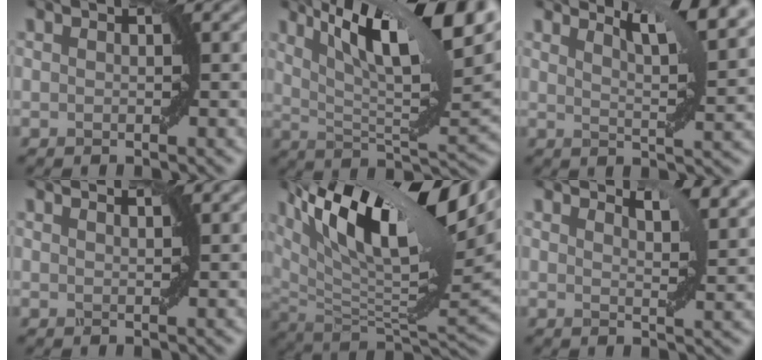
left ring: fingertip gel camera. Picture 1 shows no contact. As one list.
[{"total": 14.0, "force": [7.1, 3.8, 11.5], "torque": [-0.182, 0.013, 0.119]}, {"total": 6.6, "force": [4.9, 1.3, 4.3], "torque": [-0.054, 0.012, 0.065]}, {"total": 1.7, "force": [1.6, 0.3, 0.7], "torque": [0.002, -0.003, 0.012]}, {"total": 16.8, "force": [7.9, 5.8, 13.6], "torque": [-0.255, 0.027, 0.140]}, {"total": 4.4, "force": [3.6, 1.0, 2.4], "torque": [-0.036, 0.002, 0.052]}]